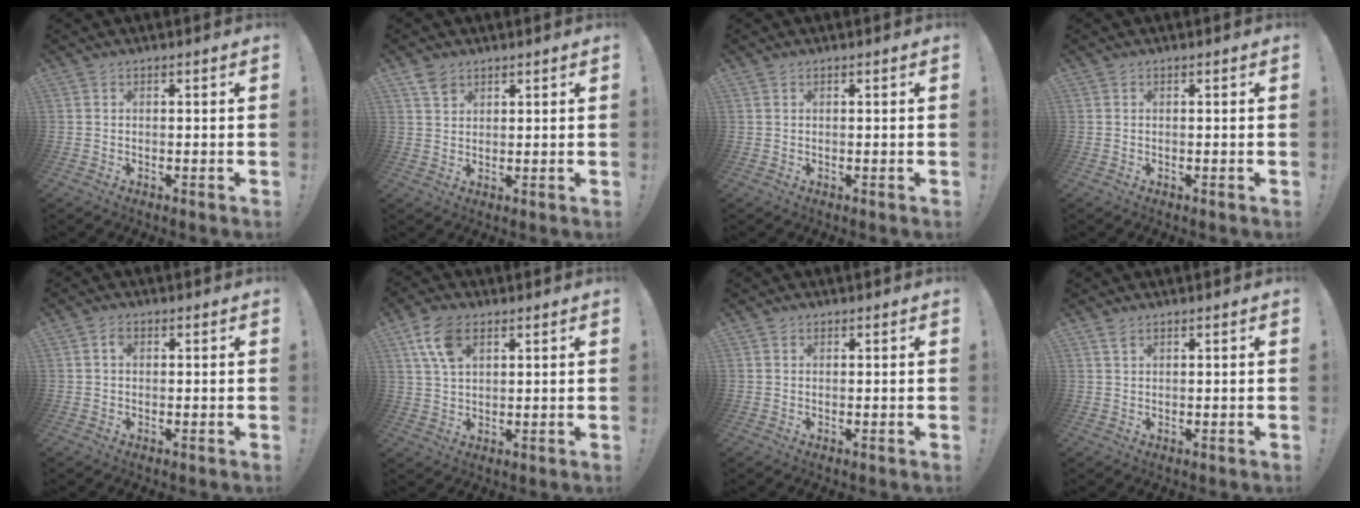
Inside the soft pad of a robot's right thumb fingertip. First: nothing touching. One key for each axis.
{"total": 3.7, "fx": 2.6, "fy": 2.2, "fz": 1.5, "tx": -0.019, "ty": -0.011, "tz": 0.048}
{"total": 0.0}
{"total": 0.0}
{"total": 1.9, "fx": 0.4, "fy": 1.4, "fz": 1.3, "tx": -0.027, "ty": 0.005, "tz": 0.007}
{"total": 9.2, "fx": 4.3, "fy": 5.1, "fz": 6.3, "tx": -0.114, "ty": -0.007, "tz": 0.082}
{"total": 0.9, "fx": 0.5, "fy": 0.7, "fz": 0.1, "tx": 0.002, "ty": -0.002, "tz": 0.009}
{"total": 2.0, "fx": 1.4, "fy": 0.9, "fz": 1.2, "tx": -0.019, "ty": -0.001, "tz": 0.024}